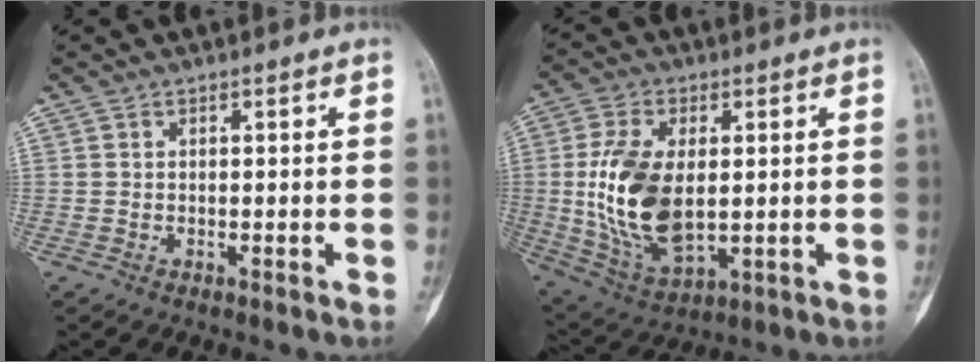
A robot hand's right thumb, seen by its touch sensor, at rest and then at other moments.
{"total": 16.0, "force": [0.4, 8.7, 13.4], "torque": [-0.265, -0.011, 0.021]}